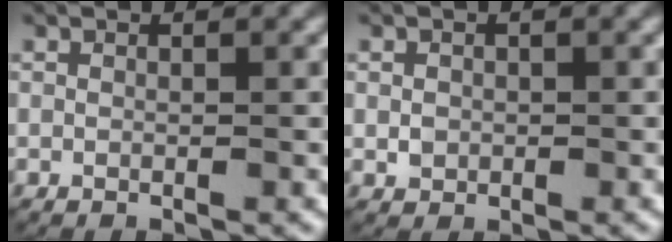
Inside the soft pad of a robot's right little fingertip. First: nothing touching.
{"total": 0.8, "force": [0.0, 0.8, 0.3], "torque": [-0.009, 0.001, 0.001]}